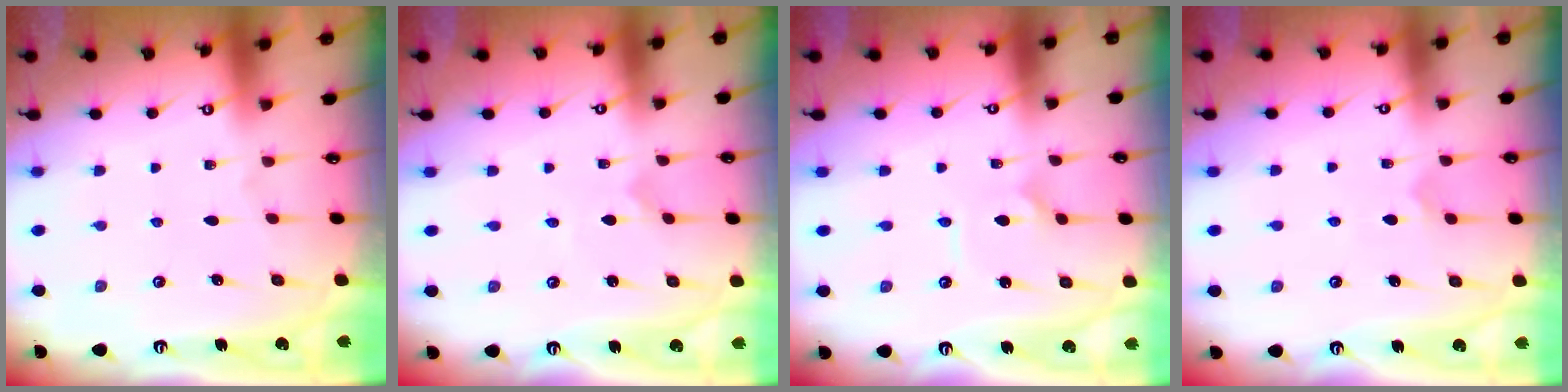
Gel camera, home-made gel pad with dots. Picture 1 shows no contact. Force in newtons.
{"total": 0.0}
{"total": 2.1, "press": 2.1, "slide": 0.1}
{"total": 4.4, "press": 4.4, "slide": 0.4}